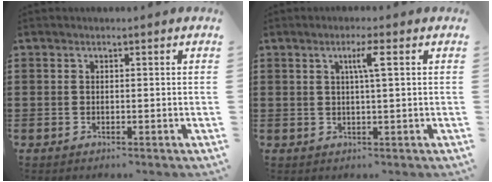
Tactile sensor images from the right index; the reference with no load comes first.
{"total": 3.1, "force": [0.9, -0.1, 3.0], "torque": [-0.060, 0.001, 0.011]}